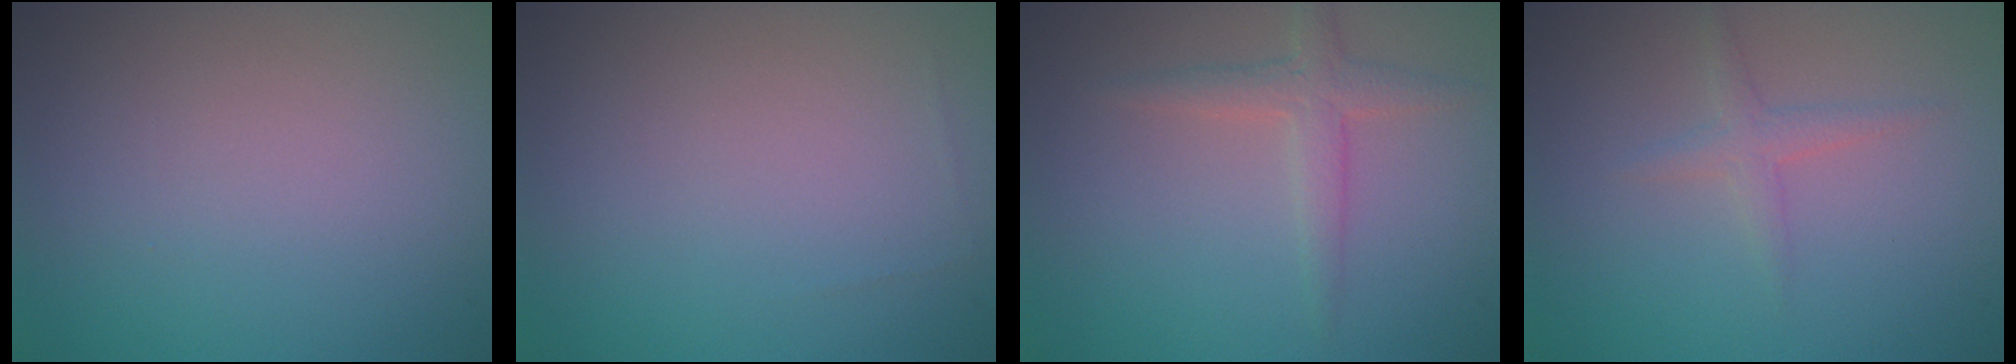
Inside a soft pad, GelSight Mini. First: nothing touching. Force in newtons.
{"total": 0.0}
{"total": 2.1, "press": 2.1, "slide": 0.1}
{"total": 1.5, "press": 1.5, "slide": 0.1}